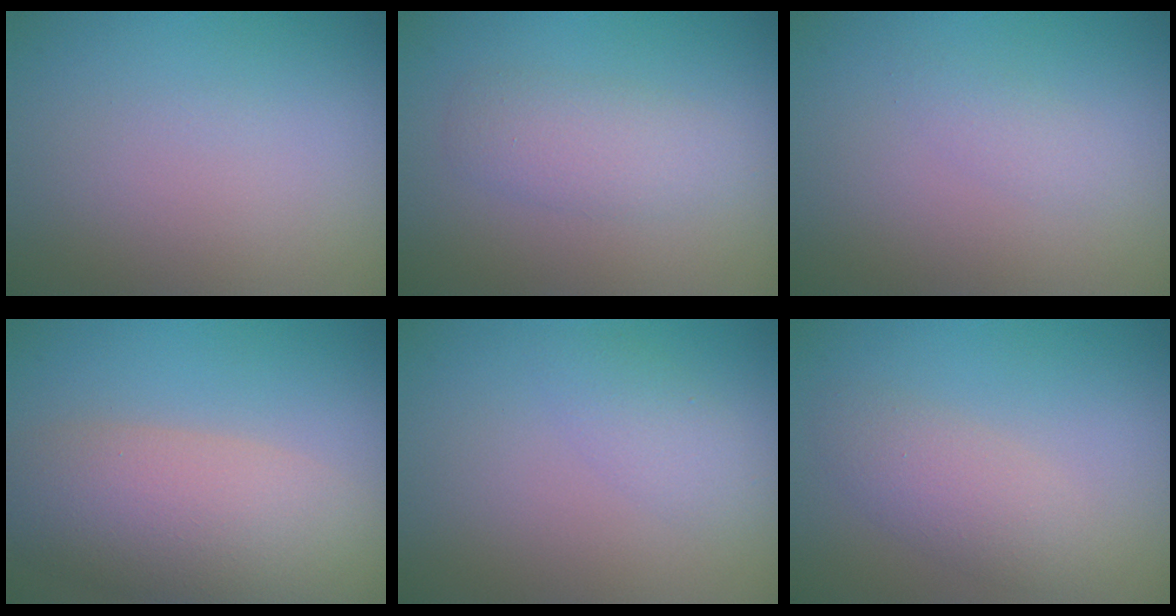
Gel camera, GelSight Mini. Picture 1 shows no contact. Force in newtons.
{"total": 2.9, "press": 2.9, "slide": 0.1}
{"total": 1.2, "press": 1.2, "slide": 0.1}
{"total": 6.9, "press": 6.9, "slide": 0.3}
{"total": 1.9, "press": 1.9, "slide": 0.0}
{"total": 2.8, "press": 2.8, "slide": 0.1}